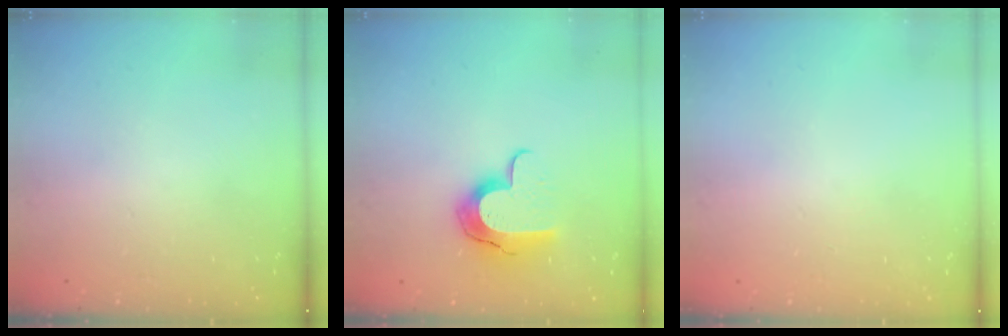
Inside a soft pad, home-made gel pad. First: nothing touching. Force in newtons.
{"total": 10.8, "press": 10.7, "slide": 0.7}
{"total": 0.8, "press": 0.5, "slide": 0.6}